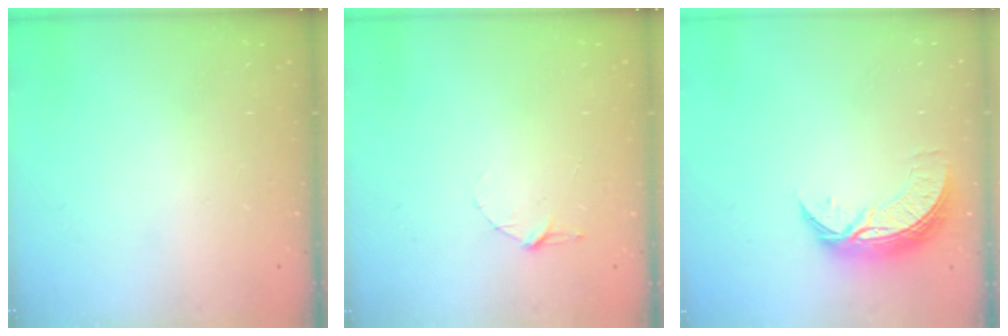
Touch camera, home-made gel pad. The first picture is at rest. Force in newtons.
{"total": 4.7, "press": 4.7, "slide": 0.5}
{"total": 8.0, "press": 8.0, "slide": 0.7}